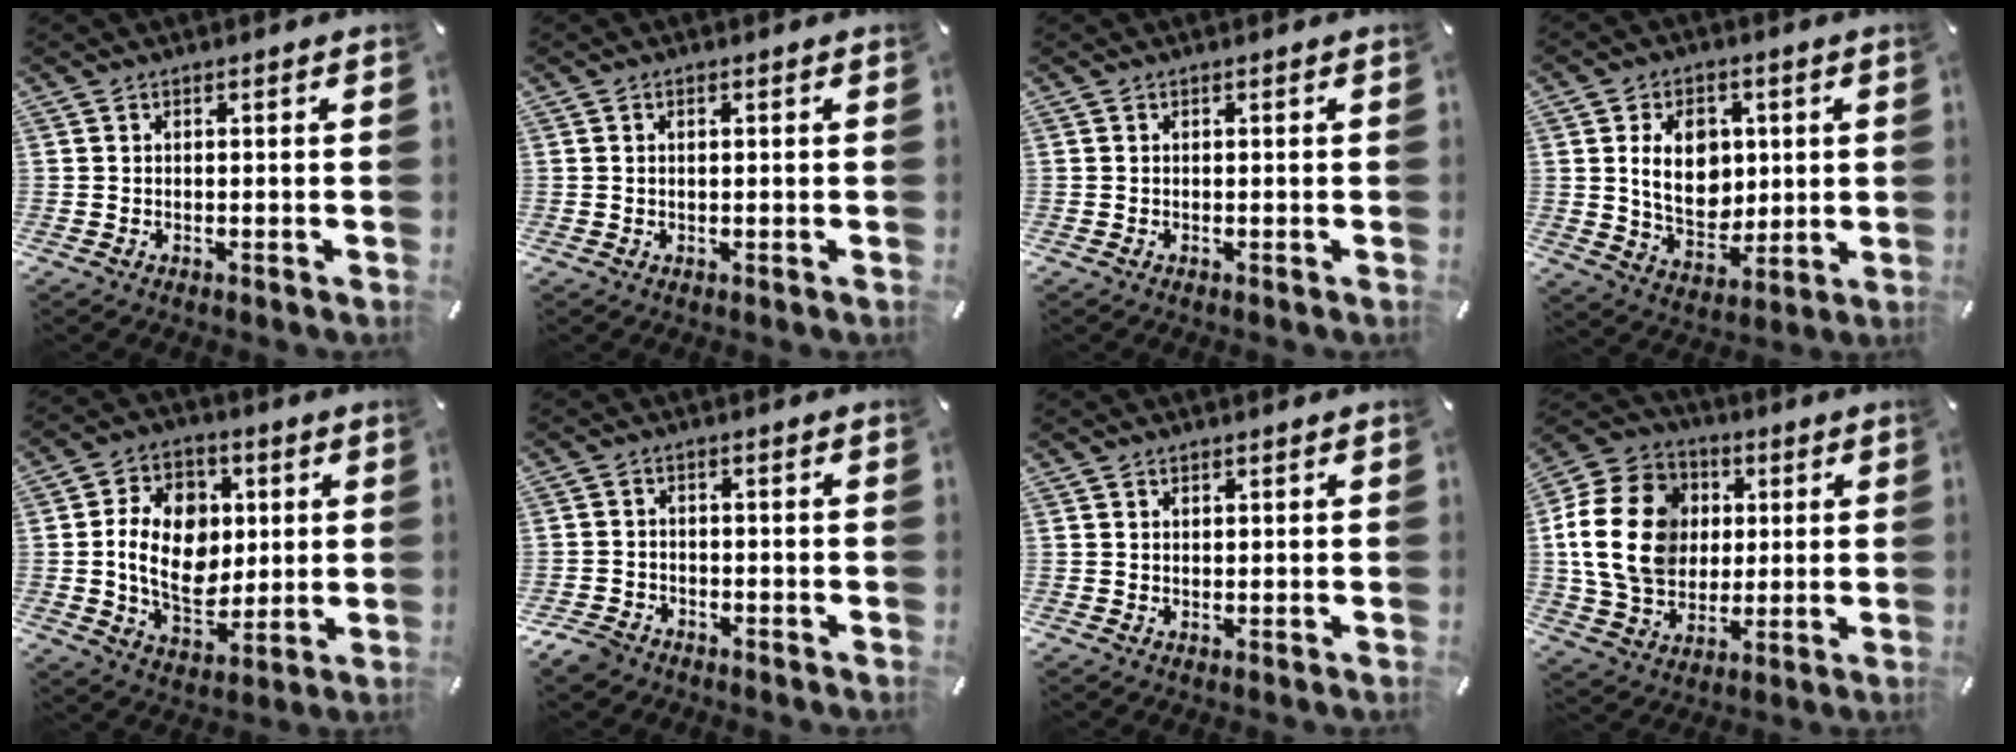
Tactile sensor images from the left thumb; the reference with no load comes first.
{"total": 0.9, "force": [0.1, 0.4, 0.7], "torque": [-0.017, 0.002, 0.002]}
{"total": 0.0}
{"total": 12.1, "force": [2.1, 9.4, 7.3], "torque": [-0.130, 0.000, 0.035]}
{"total": 14.9, "force": [0.8, 11.4, 9.6], "torque": [-0.175, 0.010, 0.016]}
{"total": 3.7, "force": [-2.8, 2.3, 0.8], "torque": [-0.032, 0.010, -0.060]}
{"total": 0.7, "force": [0.5, 0.5, 0.0], "torque": [-0.001, 0.001, 0.009]}
{"total": 19.4, "force": [1.9, 16.0, 10.8], "torque": [-0.238, 0.012, 0.036]}